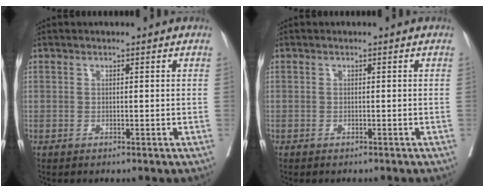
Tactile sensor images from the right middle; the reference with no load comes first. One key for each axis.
{"total": 1.6, "fx": -1.4, "fy": 0.2, "fz": 0.6, "tx": -0.010, "ty": -0.001, "tz": -0.019}